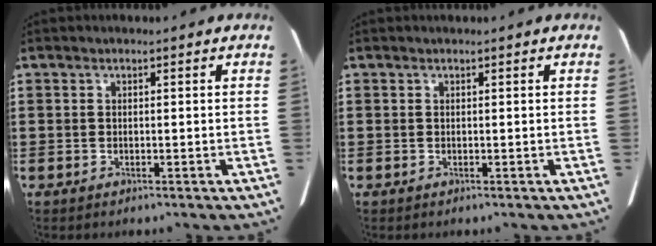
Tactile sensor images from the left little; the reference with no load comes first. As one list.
[{"total": 0.0}]